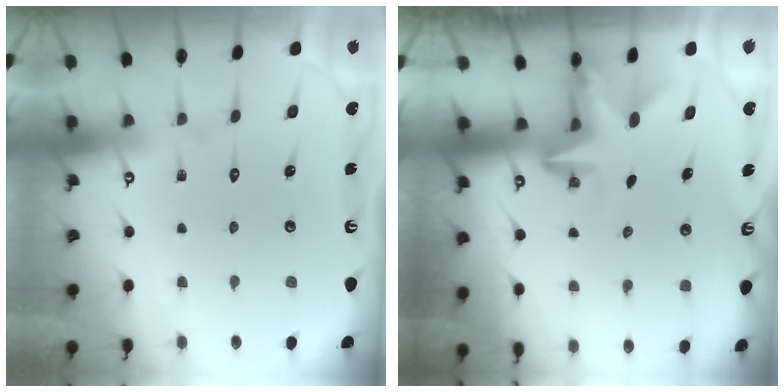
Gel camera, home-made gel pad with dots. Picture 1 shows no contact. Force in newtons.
{"total": 2.4, "press": 2.3, "slide": 0.4}